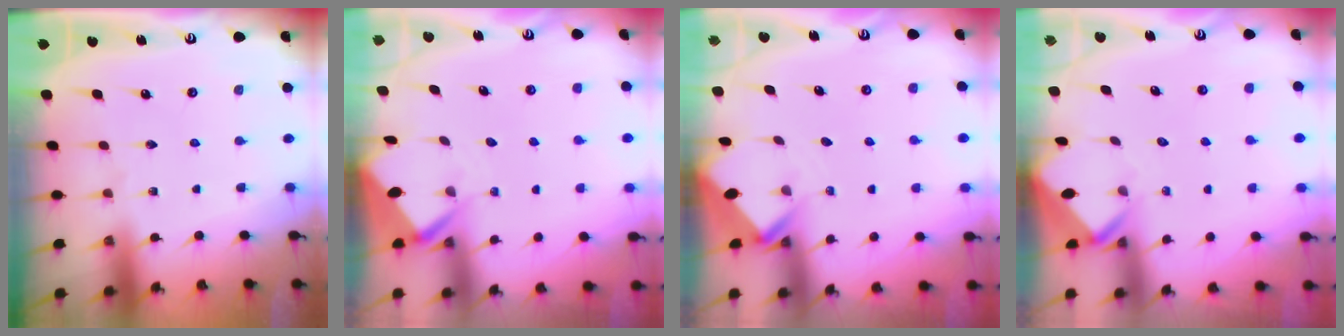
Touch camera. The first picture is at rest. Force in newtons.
{"total": 3.4, "press": 3.4, "slide": 0.3}
{"total": 2.6, "press": 2.6, "slide": 0.2}
{"total": 2.6, "press": 2.6, "slide": 0.1}